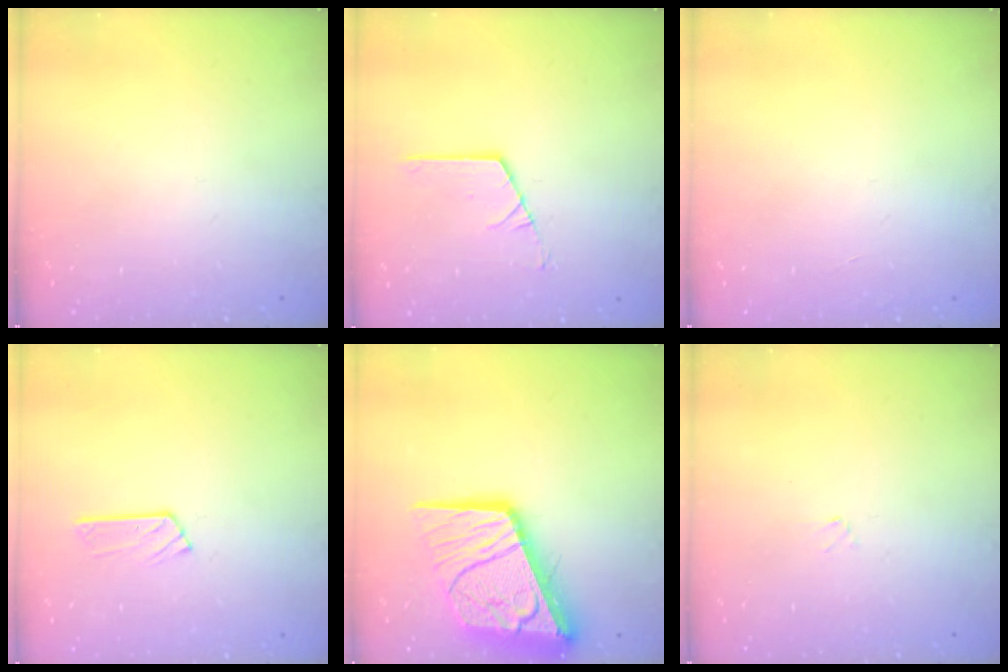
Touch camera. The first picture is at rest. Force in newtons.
{"total": 2.9, "press": 2.9, "slide": 0.2}
{"total": 0.0}
{"total": 3.7, "press": 3.7, "slide": 0.4}
{"total": 21.5, "press": 21.4, "slide": 2.5}
{"total": 0.9, "press": 0.9, "slide": 0.2}